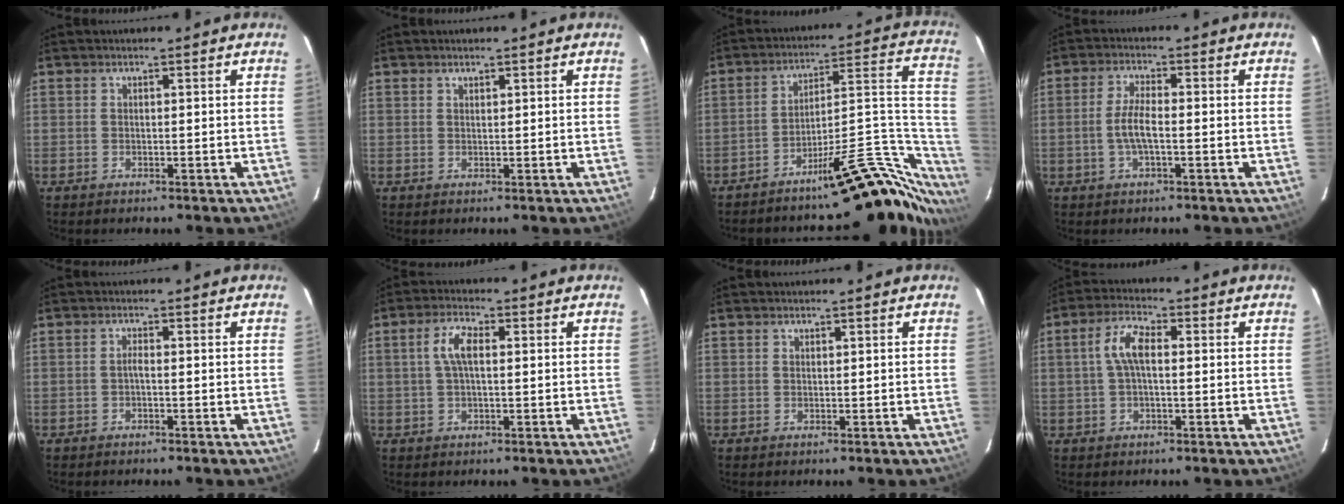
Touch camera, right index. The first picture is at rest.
{"total": 0.6, "force": [0.5, 0.3, 0.1], "torque": [-0.002, 0.002, 0.010]}
{"total": 22.2, "force": [-18.7, 5.2, 10.9], "torque": [-0.092, 0.051, -0.265]}
{"total": 4.7, "force": [-1.1, 1.2, 4.4], "torque": [-0.092, 0.002, -0.020]}
{"total": 0.8, "force": [-0.4, 0.1, 0.7], "torque": [-0.013, 0.004, -0.009]}
{"total": 4.7, "force": [0.7, 1.8, 4.3], "torque": [-0.088, 0.012, 0.013]}
{"total": 0.0}
{"total": 5.6, "force": [0.4, 2.3, 5.1], "torque": [-0.106, 0.016, 0.006]}